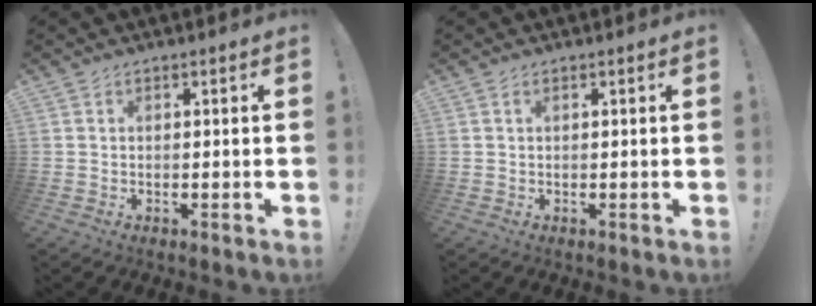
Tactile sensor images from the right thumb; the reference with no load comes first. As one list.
[{"total": 0.5, "force": [0.2, 0.1, 0.5], "torque": [-0.011, 0.001, 0.005]}]